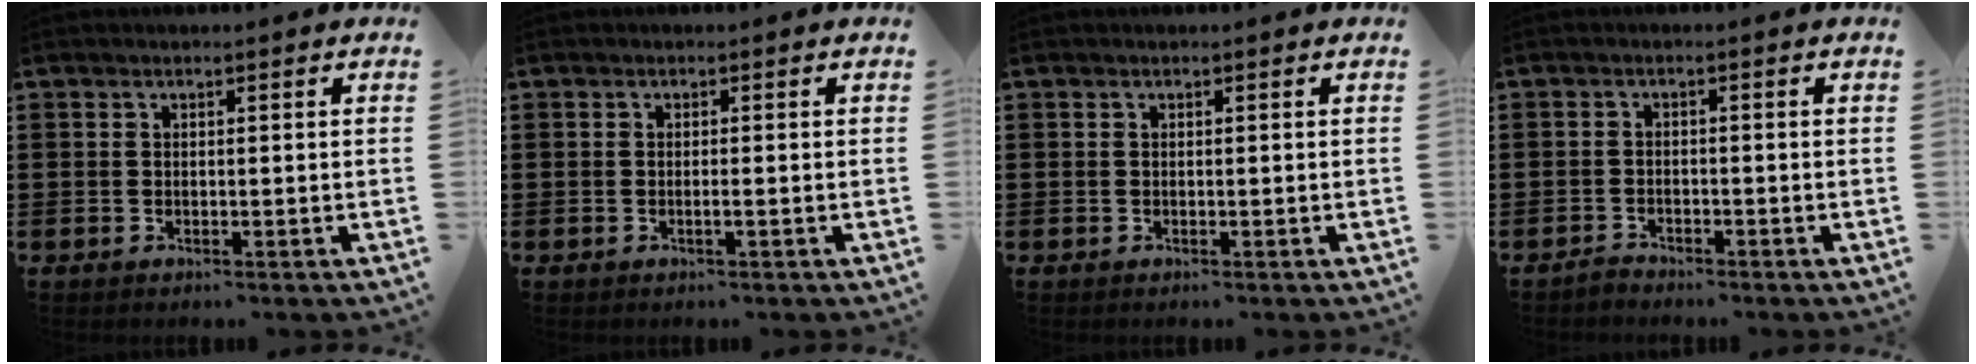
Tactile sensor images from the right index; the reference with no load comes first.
{"total": 0.8, "force": [-0.3, -0.1, 0.8], "torque": [-0.013, -0.005, -0.005]}
{"total": 0.0}
{"total": 1.4, "force": [-1.4, 0.2, 0.0], "torque": [-0.006, 0.004, -0.029]}